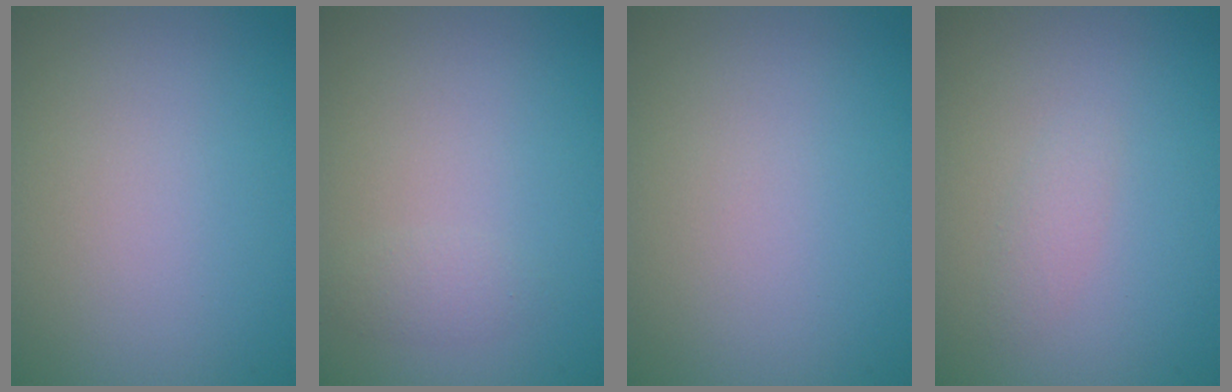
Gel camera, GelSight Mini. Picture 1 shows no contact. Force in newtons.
{"total": 1.0, "press": 1.0, "slide": 0.0}
{"total": 0.0}
{"total": 1.0, "press": 1.0, "slide": 0.1}